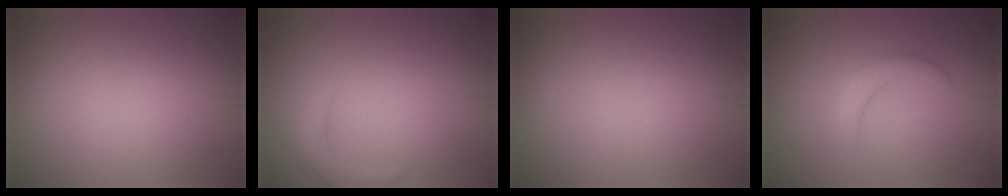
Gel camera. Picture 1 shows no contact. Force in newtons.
{"total": 2.1, "press": 2.1, "slide": 0.2}
{"total": 0.0}
{"total": 1.7, "press": 1.7, "slide": 0.2}